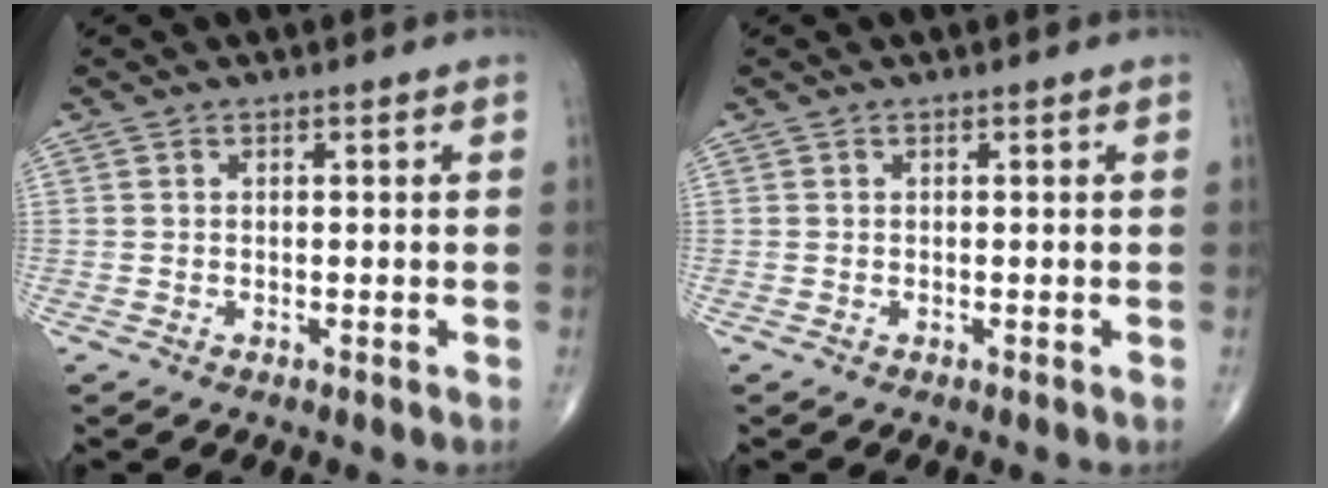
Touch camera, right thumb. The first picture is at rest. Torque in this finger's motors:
{"motor_torque": [0.08, -0.23, 0.27, 0.17, 0.02]}